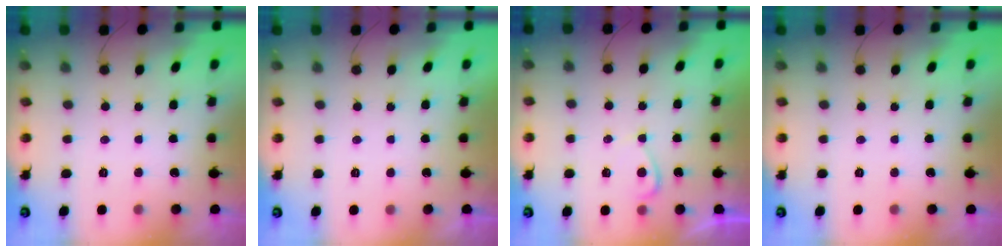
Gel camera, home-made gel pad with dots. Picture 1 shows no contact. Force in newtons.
{"total": 2.1, "press": 2.1, "slide": 0.4}
{"total": 2.1, "press": 2.0, "slide": 0.5}
{"total": 0.0}